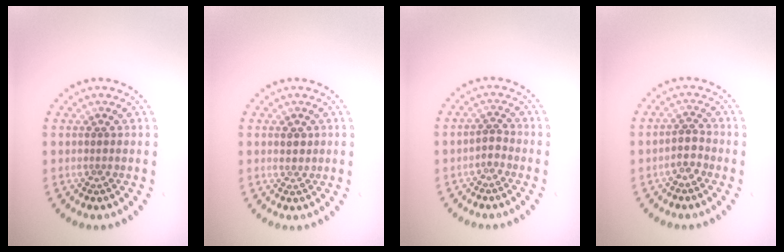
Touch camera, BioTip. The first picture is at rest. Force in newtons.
{"total": 1.2, "press": 1.1, "slide": 0.4}
{"total": 1.3, "press": 0.9, "slide": 0.8}
{"total": 1.8, "press": 1.4, "slide": 1.1}